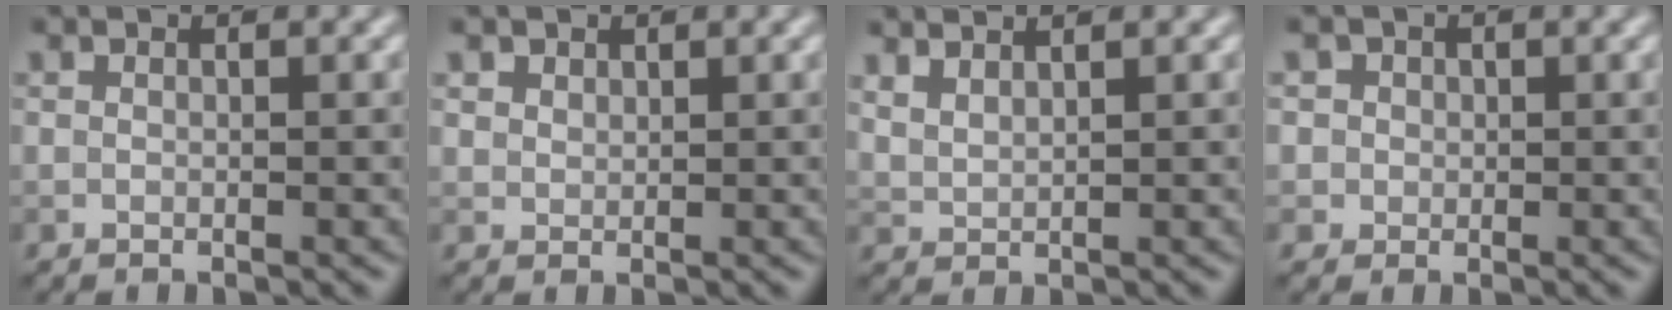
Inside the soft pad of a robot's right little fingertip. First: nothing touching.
{"total": 1.4, "force": [1.0, 0.9, 0.3], "torque": [-0.010, -0.007, 0.027]}
{"total": 2.2, "force": [1.9, 0.6, 0.9], "torque": [-0.014, 0.006, 0.032]}
{"total": 3.4, "force": [1.2, 3.0, 1.0], "torque": [-0.002, 0.013, 0.010]}